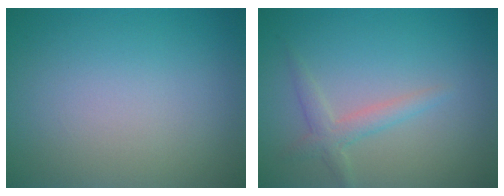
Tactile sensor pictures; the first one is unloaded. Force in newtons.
{"total": 1.9, "press": 1.9, "slide": 0.1}